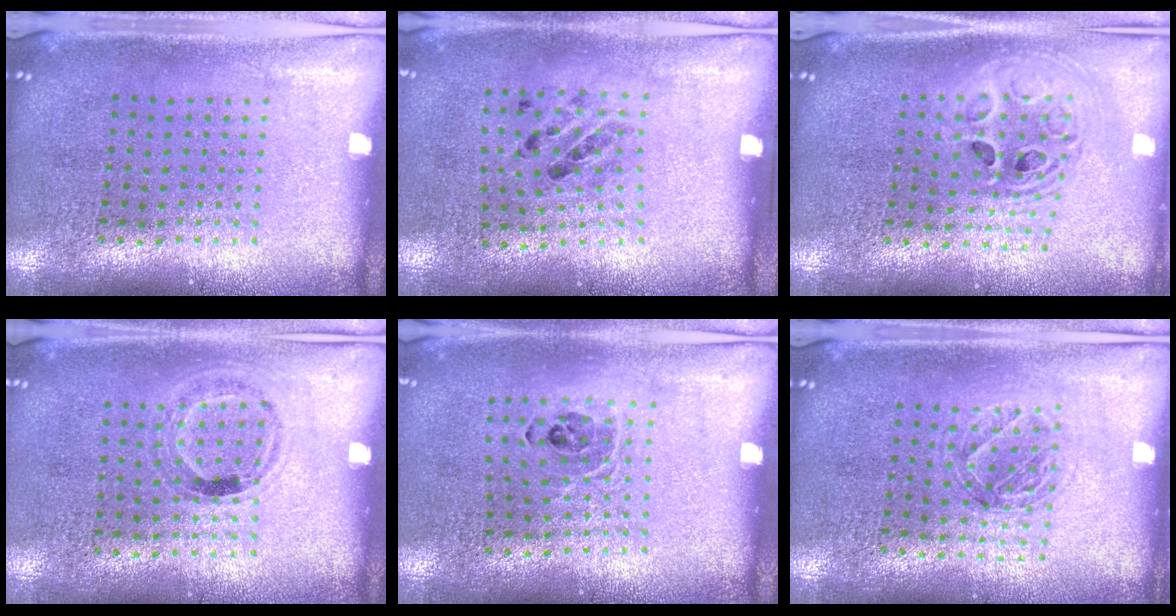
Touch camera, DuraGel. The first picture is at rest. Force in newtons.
{"total": 1.3, "press": 0.8, "slide": 1.1}
{"total": 2.1, "press": 1.7, "slide": 1.2}
{"total": 1.1, "press": 0.8, "slide": 0.7}
{"total": 0.8, "press": 0.8, "slide": 0.2}
{"total": 1.1, "press": 1.1, "slide": 0.4}